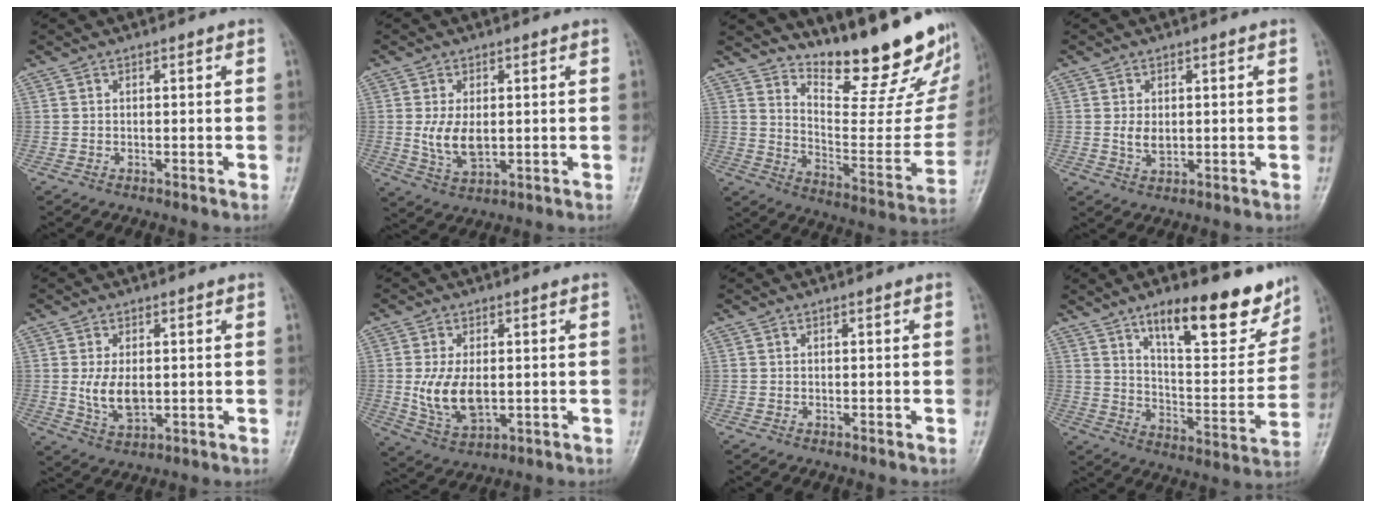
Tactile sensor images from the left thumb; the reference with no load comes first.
{"total": 6.4, "force": [0.3, 3.7, 5.2], "torque": [-0.095, -0.014, 0.014]}
{"total": 23.5, "force": [18.0, 6.2, 13.8], "torque": [-0.163, -0.131, 0.262]}
{"total": 3.0, "force": [0.4, 2.0, 2.3], "torque": [-0.034, -0.007, 0.013]}
{"total": 6.3, "force": [0.3, 3.7, 5.1], "torque": [-0.089, -0.014, 0.014]}
{"total": 9.0, "force": [0.0, 5.2, 7.4], "torque": [-0.135, -0.011, 0.012]}
{"total": 0.0}
{"total": 19.8, "force": [13.0, 6.8, 13.3], "torque": [-0.139, -0.074, 0.201]}